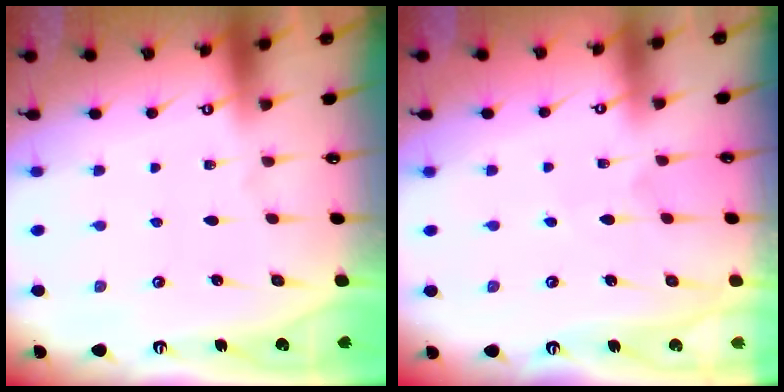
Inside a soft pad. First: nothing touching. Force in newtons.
{"total": 3.4, "press": 3.4, "slide": 0.4}